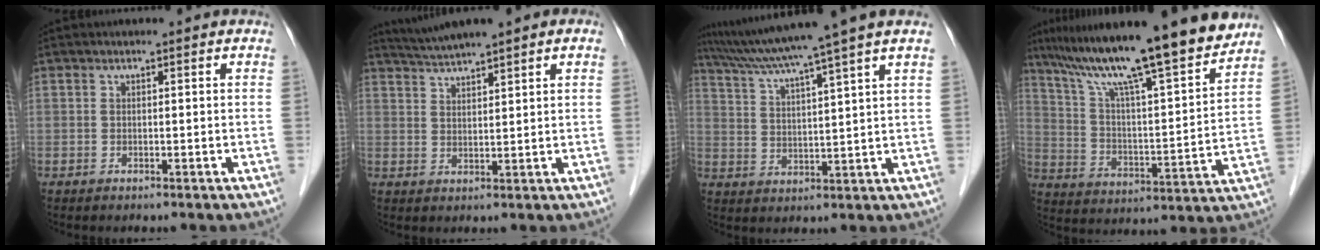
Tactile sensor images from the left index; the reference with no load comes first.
{"total": 5.6, "force": [4.7, 0.0, 3.1], "torque": [-0.063, 0.029, 0.087]}
{"total": 13.1, "force": [10.6, -2.4, 7.4], "torque": [-0.127, 0.004, 0.163]}
{"total": 18.5, "force": [15.0, -0.4, 10.8], "torque": [-0.176, 0.016, 0.235]}